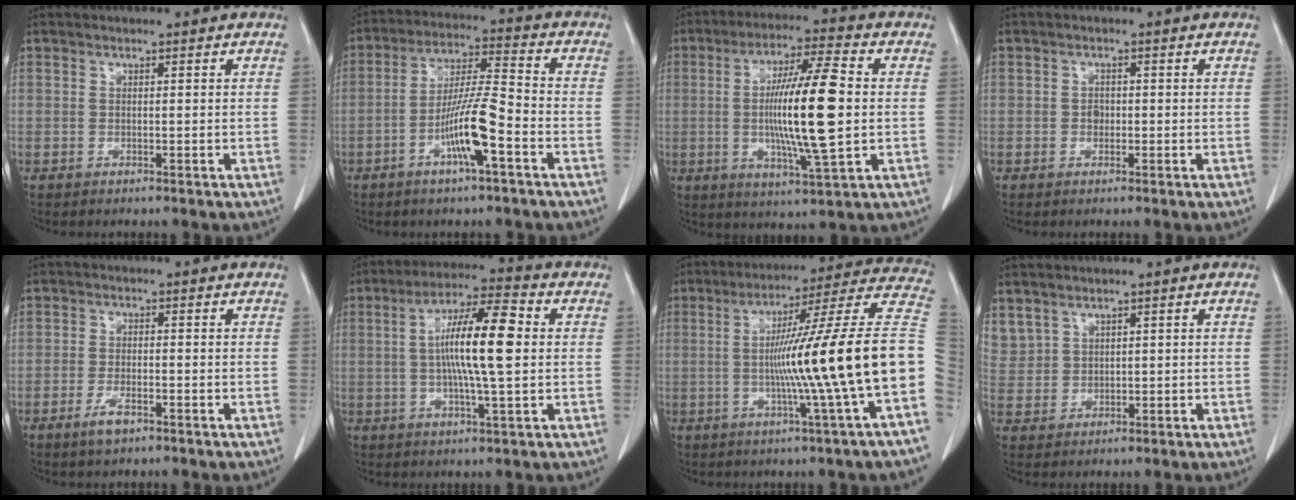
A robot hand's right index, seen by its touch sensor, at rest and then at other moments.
{"total": 10.3, "force": [-4.1, 0.6, 9.4], "torque": [-0.182, 0.003, -0.077]}
{"total": 14.9, "force": [0.0, 1.7, 14.8], "torque": [-0.264, 0.004, -0.003]}
{"total": 1.4, "force": [-0.2, 1.1, 0.8], "torque": [-0.012, 0.004, -0.003]}
{"total": 3.2, "force": [-2.0, 0.9, 2.4], "torque": [-0.051, -0.001, -0.036]}
{"total": 12.7, "force": [1.1, 1.2, 12.6], "torque": [-0.224, 0.012, 0.013]}
{"total": 21.5, "force": [-2.8, -2.3, 21.2], "torque": [-0.263, 0.013, -0.062]}
{"total": 5.7, "force": [3.5, 4.3, 1.5], "torque": [-0.046, 0.014, 0.086]}